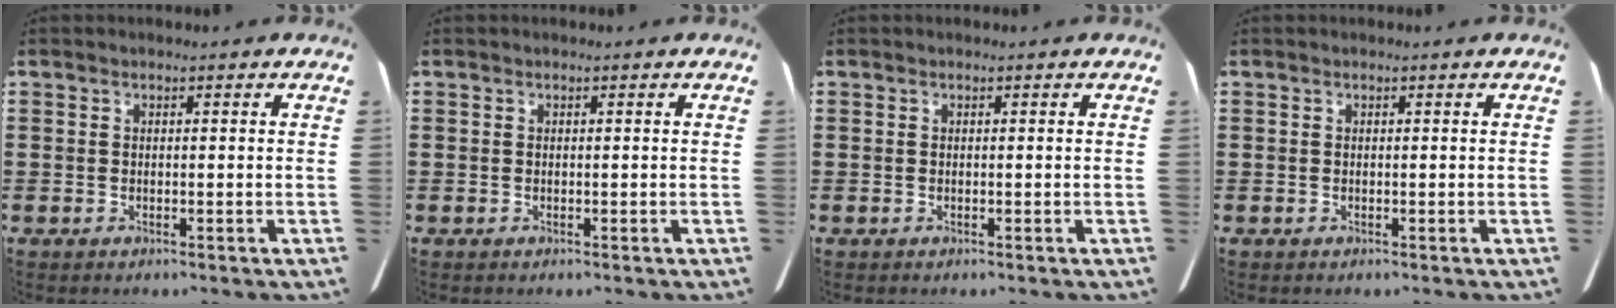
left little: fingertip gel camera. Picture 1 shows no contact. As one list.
[{"total": 0.0}, {"total": 0.0}, {"total": 0.0}]